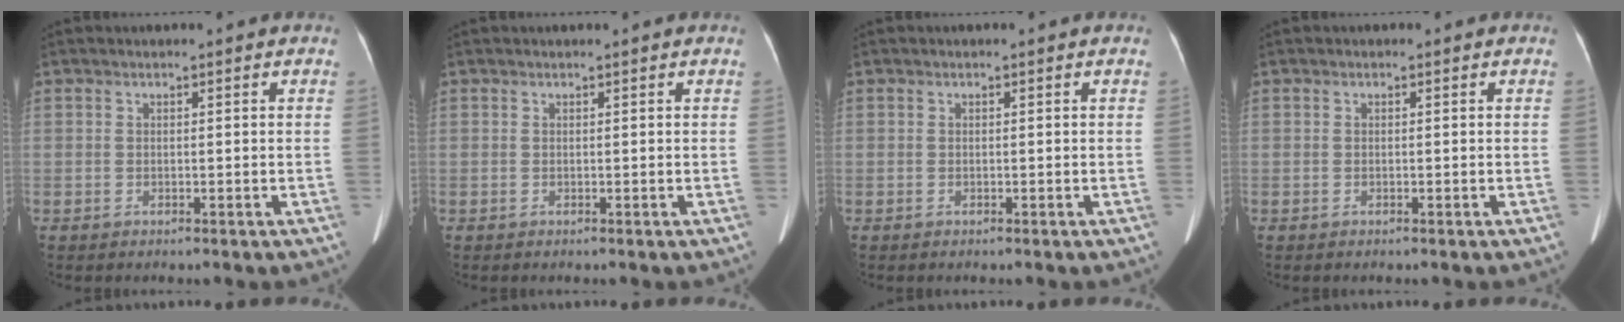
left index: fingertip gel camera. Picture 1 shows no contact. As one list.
[{"total": 0.6, "force": [0.5, -0.1, 0.3], "torque": [-0.006, 0.003, 0.013]}, {"total": 0.0}, {"total": 0.0}]